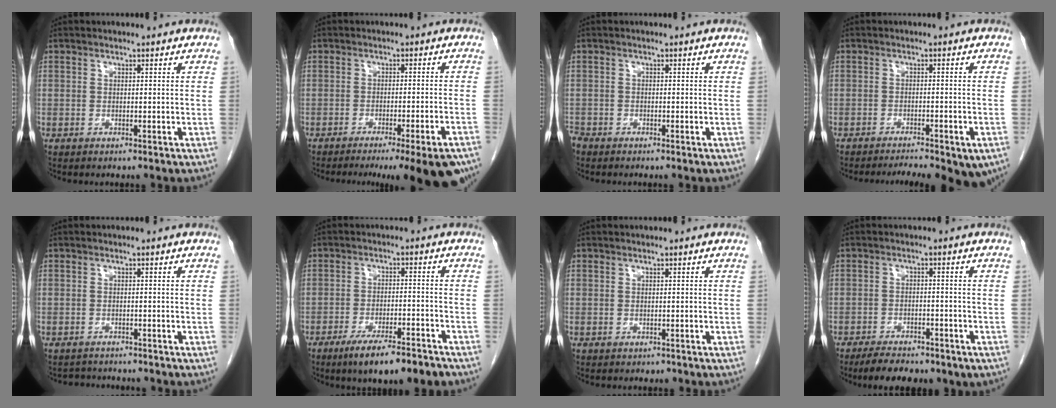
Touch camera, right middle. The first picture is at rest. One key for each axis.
{"total": 13.8, "fx": -11.0, "fy": 0.4, "fz": 8.4, "tx": -0.063, "ty": -0.018, "tz": -0.144}
{"total": 1.4, "fx": -1.3, "fy": 0.6, "fz": 0.2, "tx": -0.006, "ty": -0.001, "tz": -0.024}
{"total": 10.9, "fx": -8.2, "fy": 2.7, "fz": 6.7, "tx": -0.091, "ty": -0.004, "tz": -0.105}
{"total": 2.8, "fx": -2.7, "fy": 0.8, "fz": 0.0, "tx": 0.000, "ty": -0.006, "tz": -0.039}
{"total": 9.6, "fx": -7.2, "fy": 1.5, "fz": 6.3, "tx": -0.090, "ty": -0.014, "tz": -0.114}
{"total": 0.7, "fx": -0.5, "fy": 0.4, "fz": 0.1, "tx": -0.007, "ty": 0.002, "tz": -0.004}
{"total": 7.5, "fx": -5.7, "fy": 2.9, "fz": 3.9, "tx": -0.059, "ty": -0.003, "tz": -0.080}